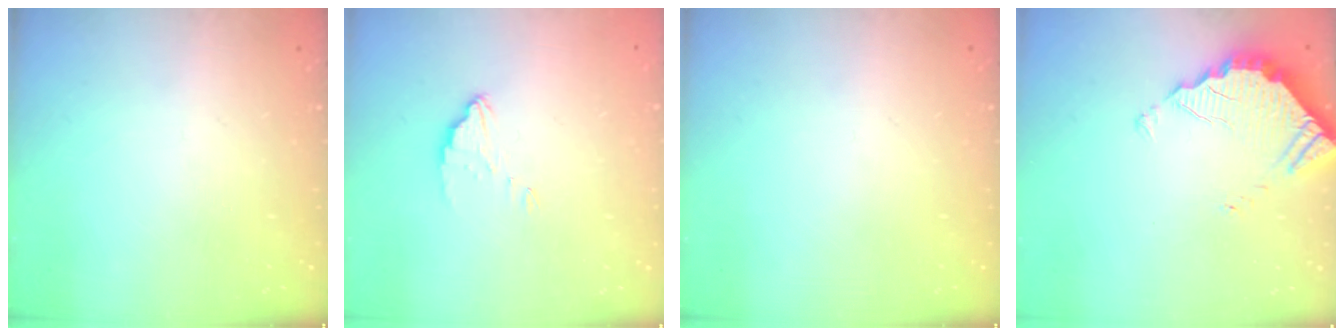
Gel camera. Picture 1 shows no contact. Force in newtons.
{"total": 2.5, "press": 2.5, "slide": 0.2}
{"total": 0.0}
{"total": 3.2, "press": 3.2, "slide": 0.2}